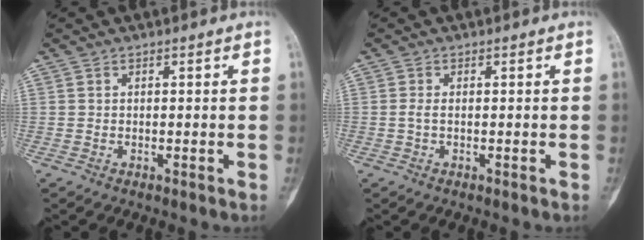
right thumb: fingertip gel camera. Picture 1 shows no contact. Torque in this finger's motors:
{"motor_torque": [-0.06, 0.13, 0.51, 0.02, -0.03]}